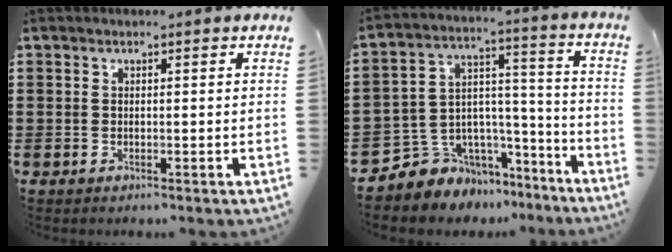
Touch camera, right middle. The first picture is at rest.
{"total": 6.3, "force": [-4.5, 4.3, -0.6], "torque": [-0.015, -0.002, -0.087]}